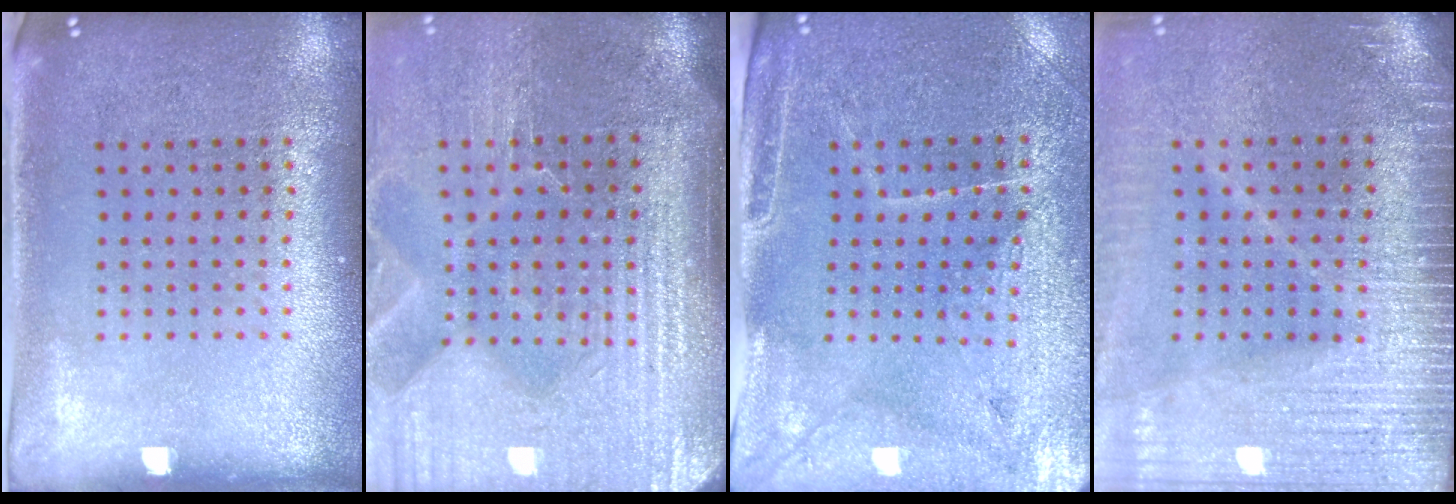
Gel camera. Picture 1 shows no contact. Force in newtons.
{"total": 4.9, "press": 4.2, "slide": 2.5}
{"total": 3.3, "press": 3.1, "slide": 1.0}
{"total": 3.8, "press": 3.3, "slide": 1.9}